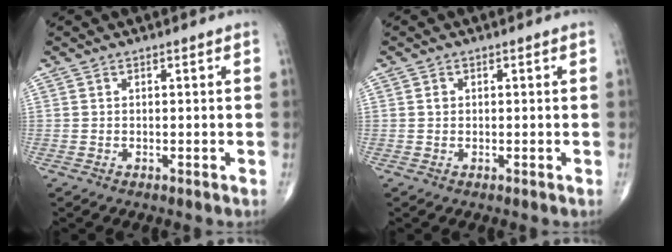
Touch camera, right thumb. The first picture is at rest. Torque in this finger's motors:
{"motor_torque": [-0.44, 0.30, 0.30, 0.18, -0.03]}